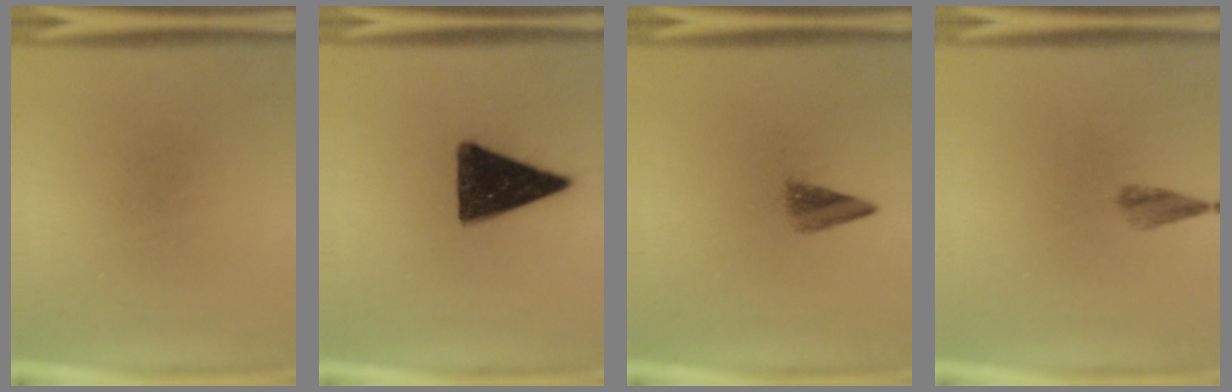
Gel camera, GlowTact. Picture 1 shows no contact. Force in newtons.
{"total": 14.3}
{"total": 2.9}
{"total": 2.0}